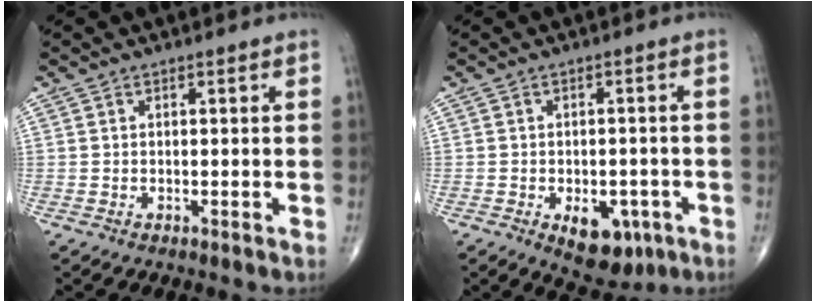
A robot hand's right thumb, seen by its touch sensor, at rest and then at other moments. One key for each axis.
{"total": 8.7, "fx": -3.7, "fy": 5.1, "fz": 6.0, "tx": -0.059, "ty": 0.009, "tz": -0.040}